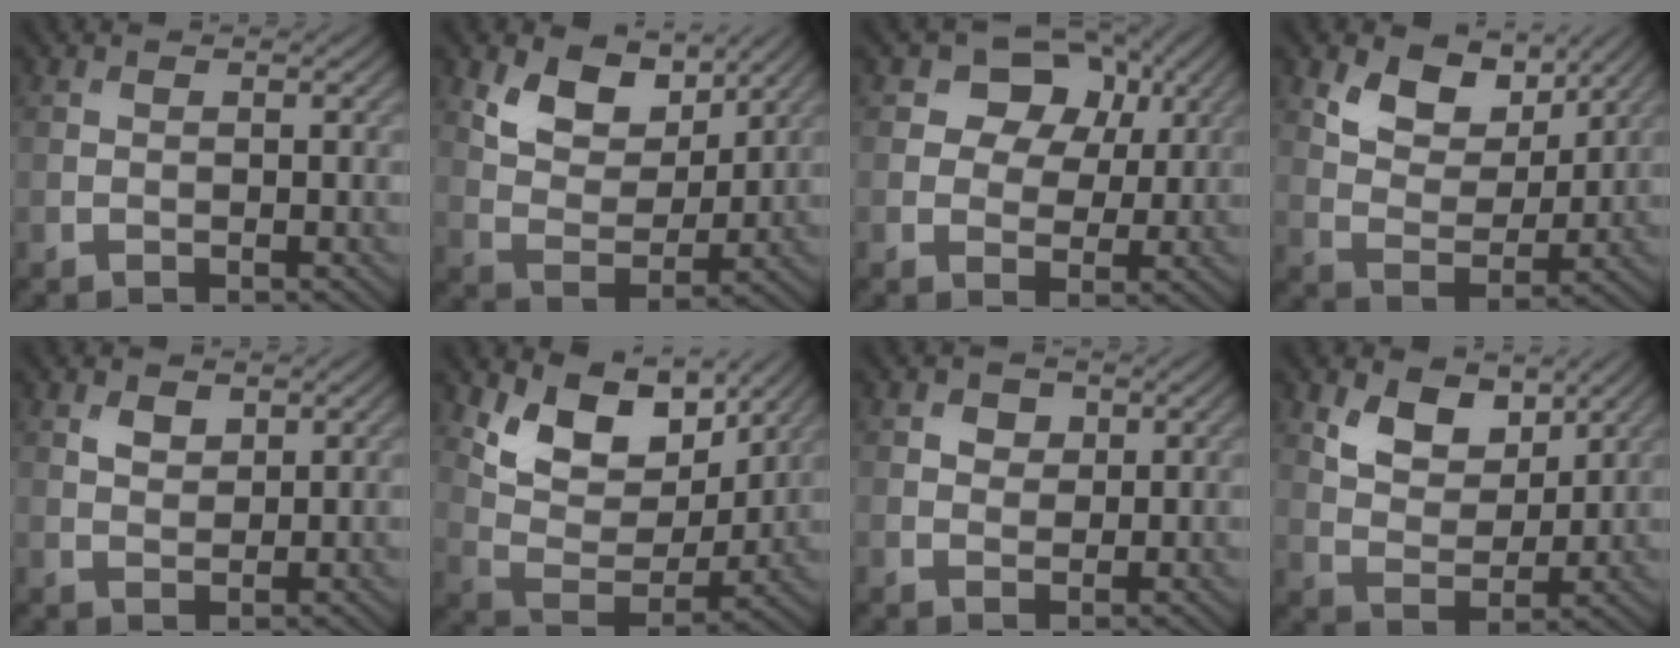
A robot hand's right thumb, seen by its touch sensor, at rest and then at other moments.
{"total": 8.4, "force": [4.9, 4.9, 4.8], "torque": [-0.101, -0.011, 0.082]}
{"total": 9.0, "force": [3.8, 6.9, 4.4], "torque": [-0.085, 0.017, 0.050]}
{"total": 8.3, "force": [4.8, 4.8, 4.7], "torque": [-0.096, -0.011, 0.080]}
{"total": 2.1, "force": [1.3, 1.3, 1.1], "torque": [-0.023, -0.003, 0.027]}
{"total": 10.6, "force": [6.2, 5.9, 6.2], "torque": [-0.127, -0.014, 0.113]}
{"total": 2.1, "force": [1.0, 1.6, 0.9], "torque": [-0.015, -0.001, 0.014]}
{"total": 6.9, "force": [4.1, 4.0, 4.0], "torque": [-0.083, -0.012, 0.069]}